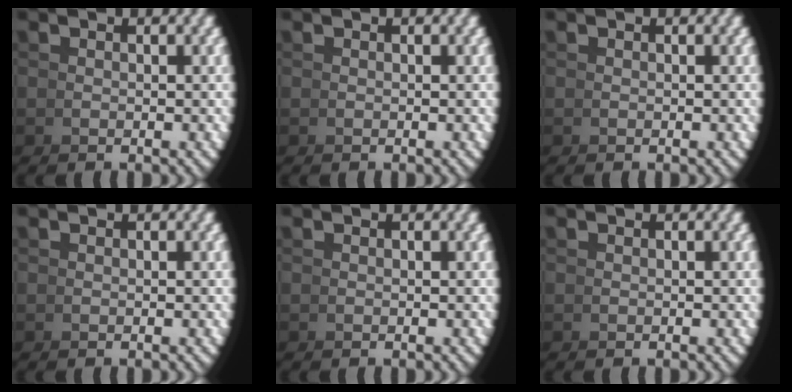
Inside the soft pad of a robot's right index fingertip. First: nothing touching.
{"total": 0.0}
{"total": 0.0}
{"total": 0.0}
{"total": 0.0}
{"total": 0.0}